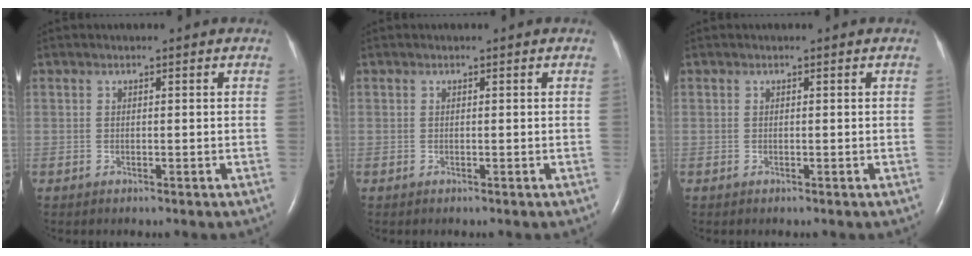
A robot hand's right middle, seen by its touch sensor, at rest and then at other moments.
{"total": 0.0}
{"total": 0.0}